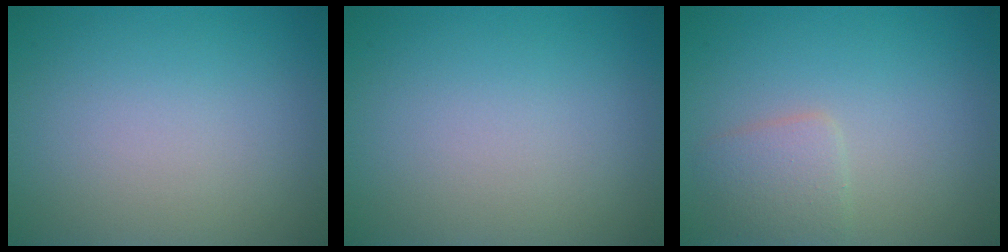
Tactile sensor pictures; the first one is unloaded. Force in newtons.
{"total": 0.0}
{"total": 2.2, "press": 2.2, "slide": 0.1}